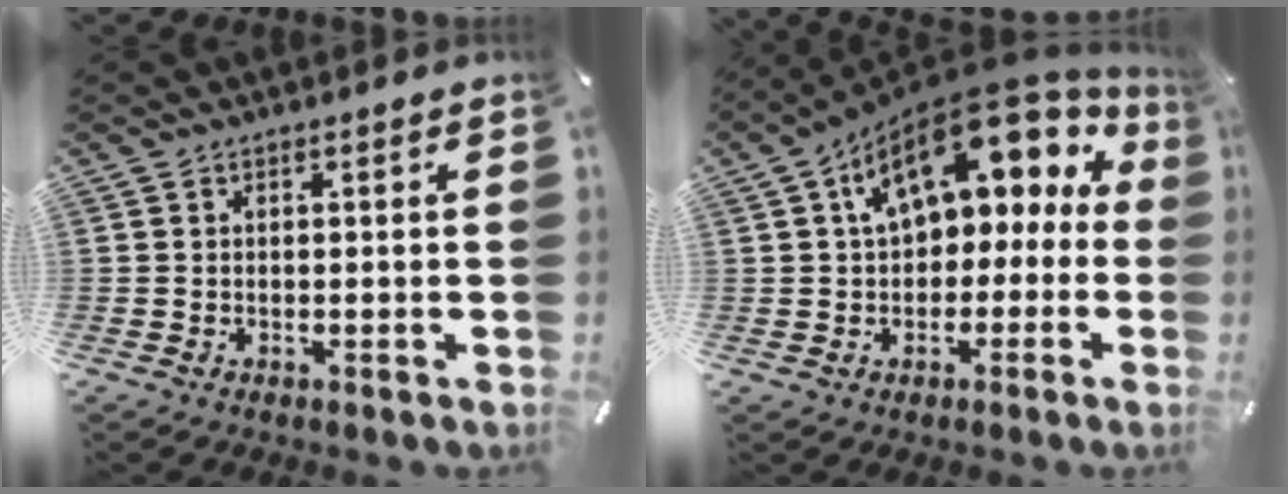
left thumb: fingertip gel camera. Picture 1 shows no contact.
{"total": 14.3, "force": [6.4, 8.6, 9.5], "torque": [-0.142, -0.039, 0.111]}